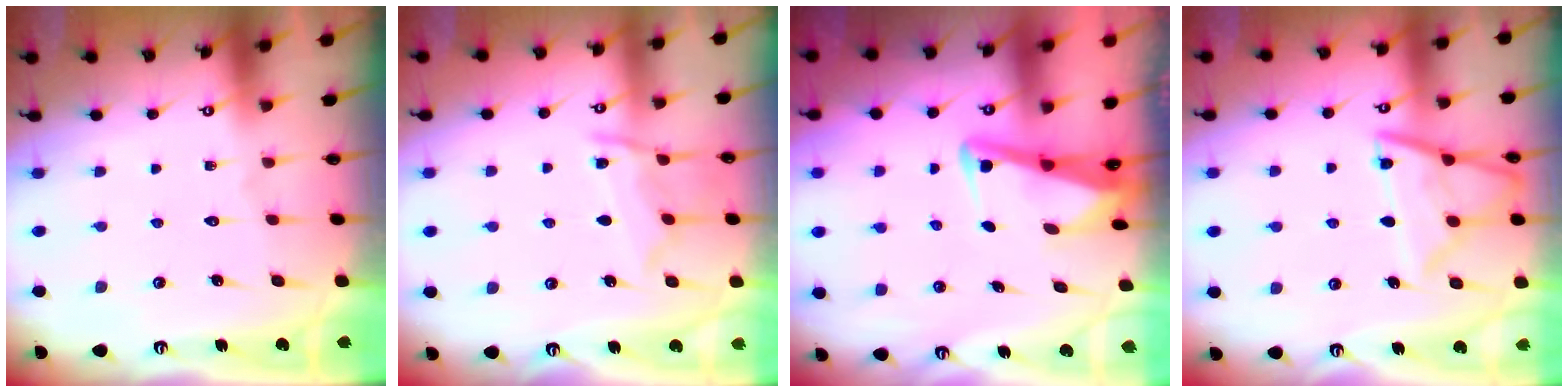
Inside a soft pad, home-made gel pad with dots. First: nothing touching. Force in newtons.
{"total": 9.5, "press": 9.4, "slide": 0.9}
{"total": 3.6, "press": 3.5, "slide": 0.8}
{"total": 12.6, "press": 12.5, "slide": 1.3}